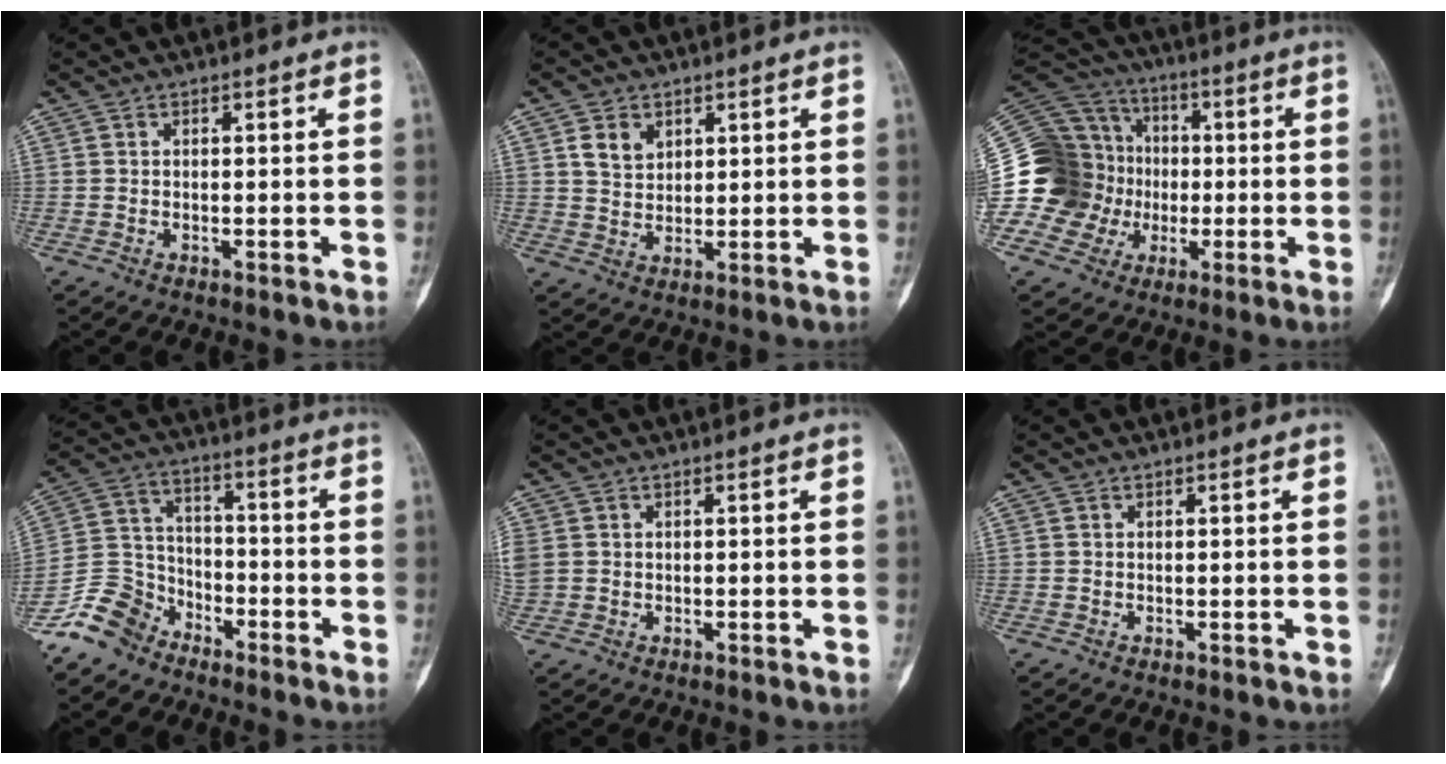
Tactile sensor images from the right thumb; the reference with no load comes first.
{"total": 4.8, "force": [2.2, 3.5, 2.4], "torque": [-0.027, -0.014, 0.044]}
{"total": 25.1, "force": [-2.5, 22.7, 10.5], "torque": [-0.226, 0.084, -0.039]}
{"total": 9.5, "force": [-7.2, 5.8, 2.2], "torque": [-0.033, 0.055, -0.154]}
{"total": 3.7, "force": [0.5, 3.2, 1.9], "torque": [-0.056, 0.011, 0.017]}
{"total": 0.0}